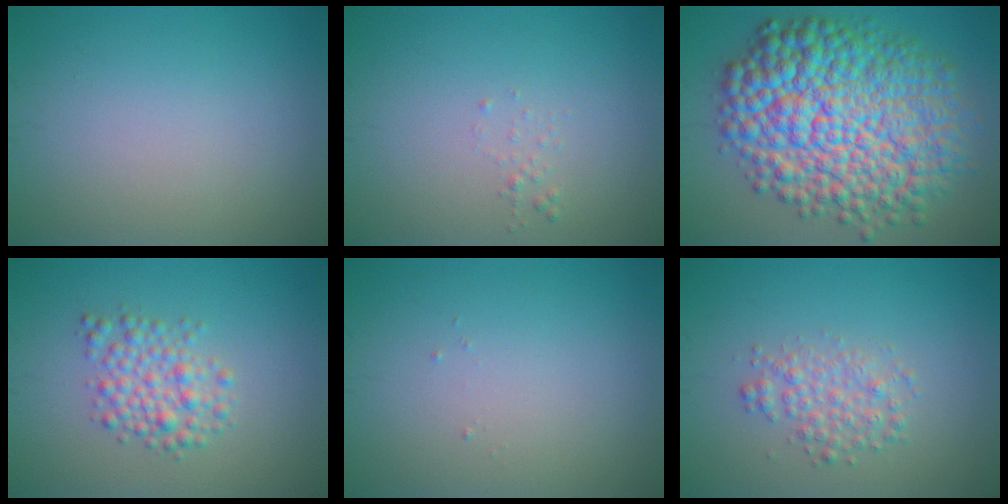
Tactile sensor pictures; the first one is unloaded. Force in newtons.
{"total": 0.6, "press": 0.6, "slide": 0.1}
{"total": 14.3, "press": 14.3, "slide": 0.1}
{"total": 3.2, "press": 3.2, "slide": 0.1}
{"total": 0.0}
{"total": 2.5, "press": 2.5, "slide": 0.1}